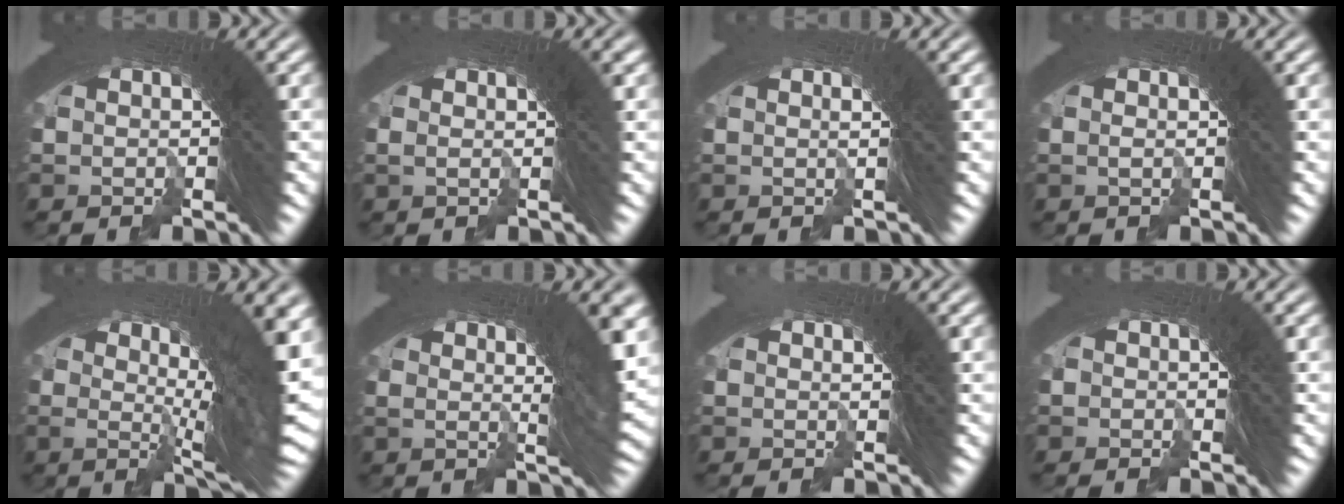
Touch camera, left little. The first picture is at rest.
{"total": 2.4, "force": [0.8, 1.6, 1.7], "torque": [-0.029, 0.015, 0.004]}
{"total": 1.9, "force": [0.6, 1.0, 1.5], "torque": [-0.030, 0.007, 0.004]}
{"total": 1.9, "force": [0.6, 1.2, 1.3], "torque": [-0.020, 0.013, 0.002]}
{"total": 11.7, "force": [0.7, 5.0, 10.5], "torque": [-0.132, 0.019, 0.005]}
{"total": 8.0, "force": [2.3, 4.1, 6.5], "torque": [-0.091, 0.021, 0.019]}
{"total": 1.2, "force": [-1.1, 0.4, 0.0], "torque": [-0.014, -0.019, -0.013]}
{"total": 1.1, "force": [-0.7, -0.2, -0.8], "torque": [0.008, -0.007, -0.008]}